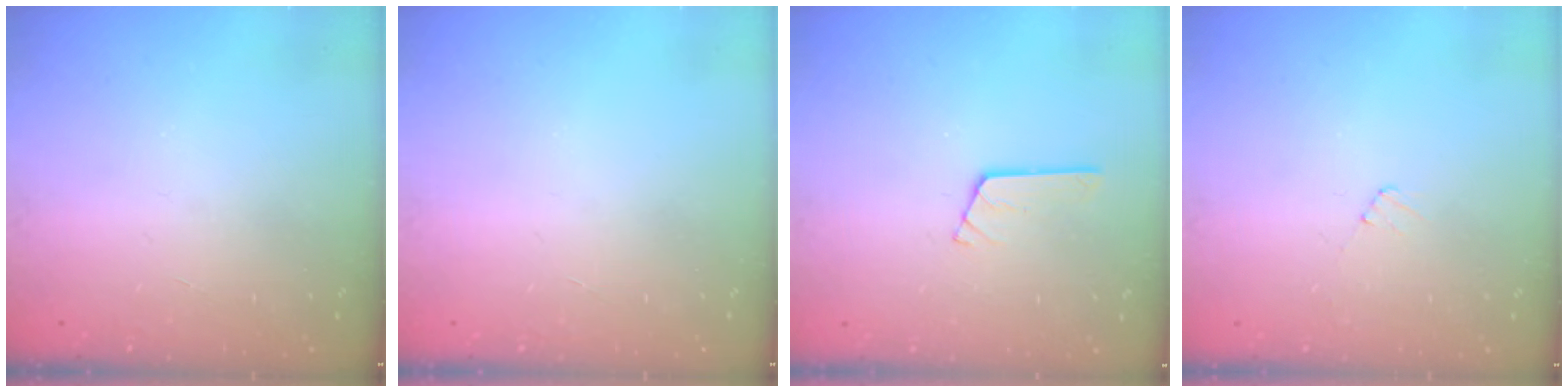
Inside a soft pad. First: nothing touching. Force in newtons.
{"total": 0.0}
{"total": 2.9, "press": 2.8, "slide": 0.3}
{"total": 3.6, "press": 3.6, "slide": 0.4}